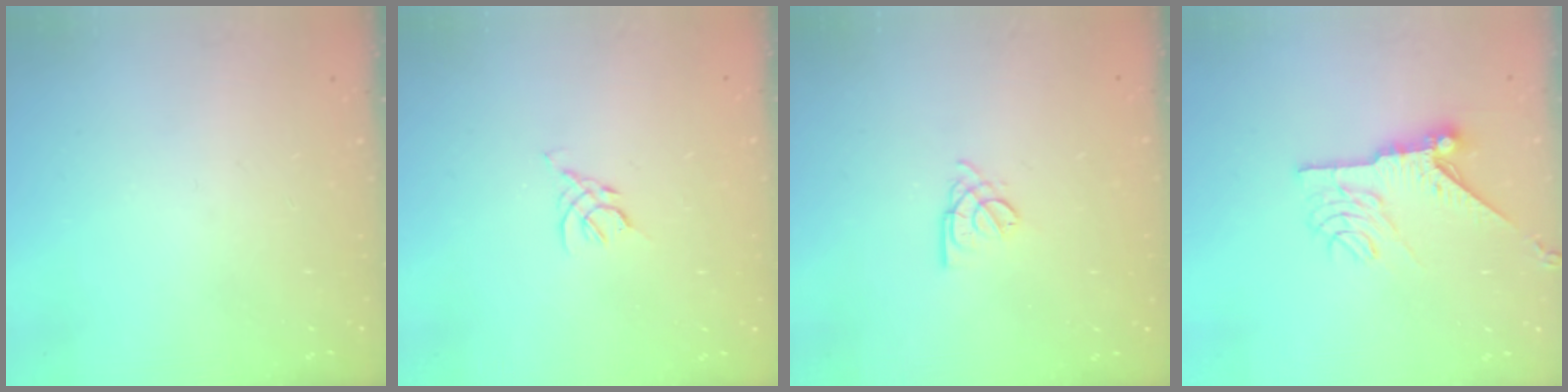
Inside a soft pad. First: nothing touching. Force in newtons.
{"total": 2.5, "press": 2.5, "slide": 0.7}
{"total": 3.0, "press": 2.9, "slide": 0.5}
{"total": 10.5, "press": 10.5, "slide": 0.4}